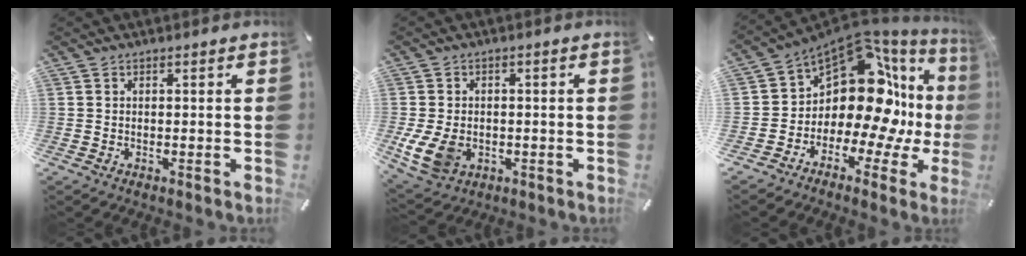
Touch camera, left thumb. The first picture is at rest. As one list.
[{"total": 8.2, "force": [-1.7, 6.1, 5.1], "torque": [-0.121, 0.000, -0.032]}, {"total": 15.1, "force": [3.3, 9.8, 11.0], "torque": [-0.173, -0.064, 0.050]}]